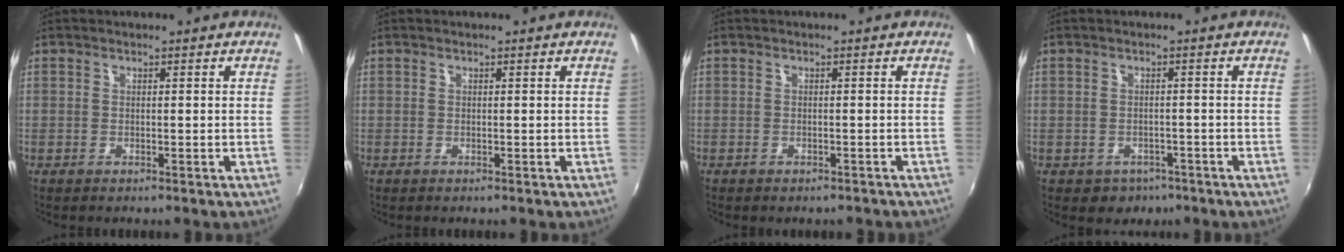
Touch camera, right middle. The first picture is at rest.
{"total": 0.0}
{"total": 2.2, "force": [-1.9, 0.9, 0.7], "torque": [-0.016, -0.011, -0.025]}
{"total": 4.6, "force": [-2.5, 3.6, 1.1], "torque": [-0.034, -0.005, -0.029]}